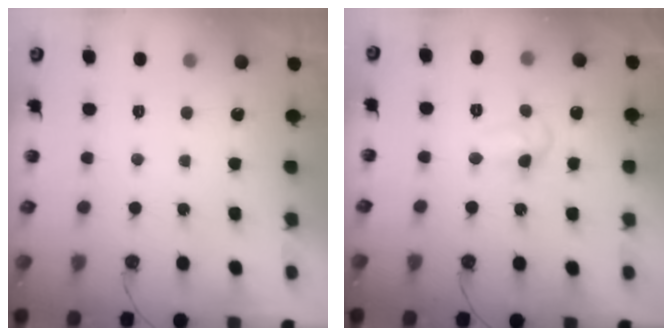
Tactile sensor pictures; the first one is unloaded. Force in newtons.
{"total": 6.5, "press": 5.4, "slide": 3.7}